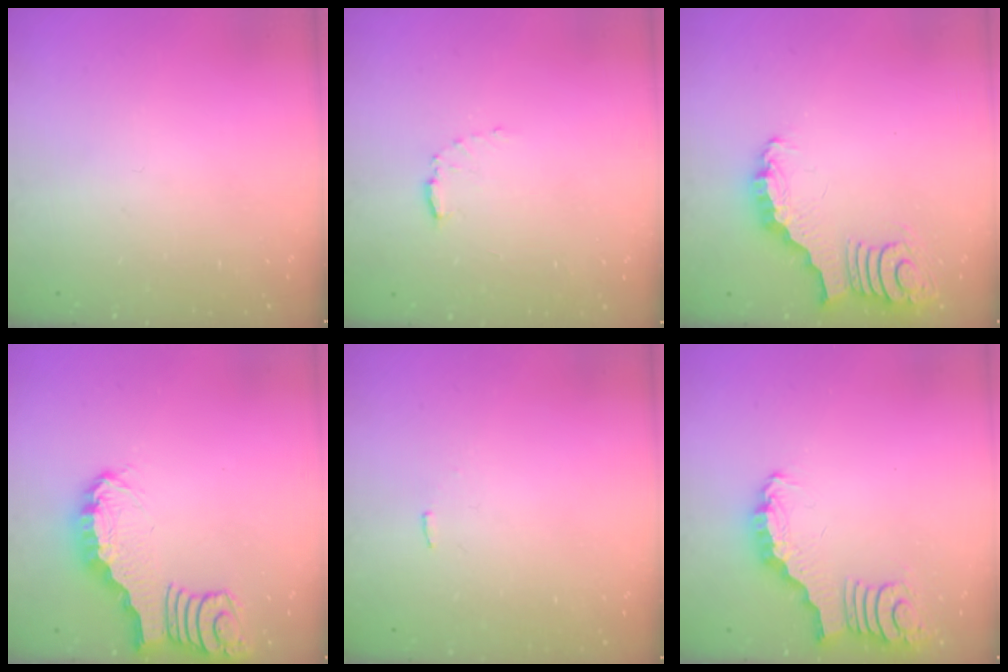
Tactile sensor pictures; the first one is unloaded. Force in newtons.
{"total": 4.7, "press": 4.7, "slide": 0.6}
{"total": 3.4, "press": 3.4, "slide": 0.6}
{"total": 2.0, "press": 2.0, "slide": 0.1}
{"total": 4.0, "press": 4.0, "slide": 0.4}
{"total": 2.2, "press": 2.2, "slide": 0.0}